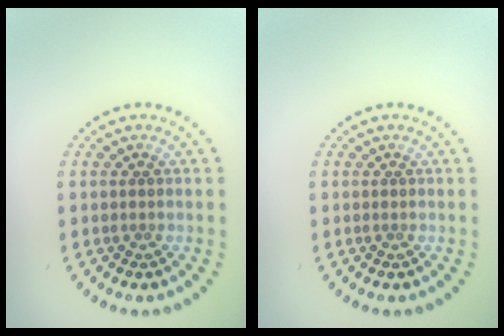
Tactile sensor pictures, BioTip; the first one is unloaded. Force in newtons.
{"total": 0.0}